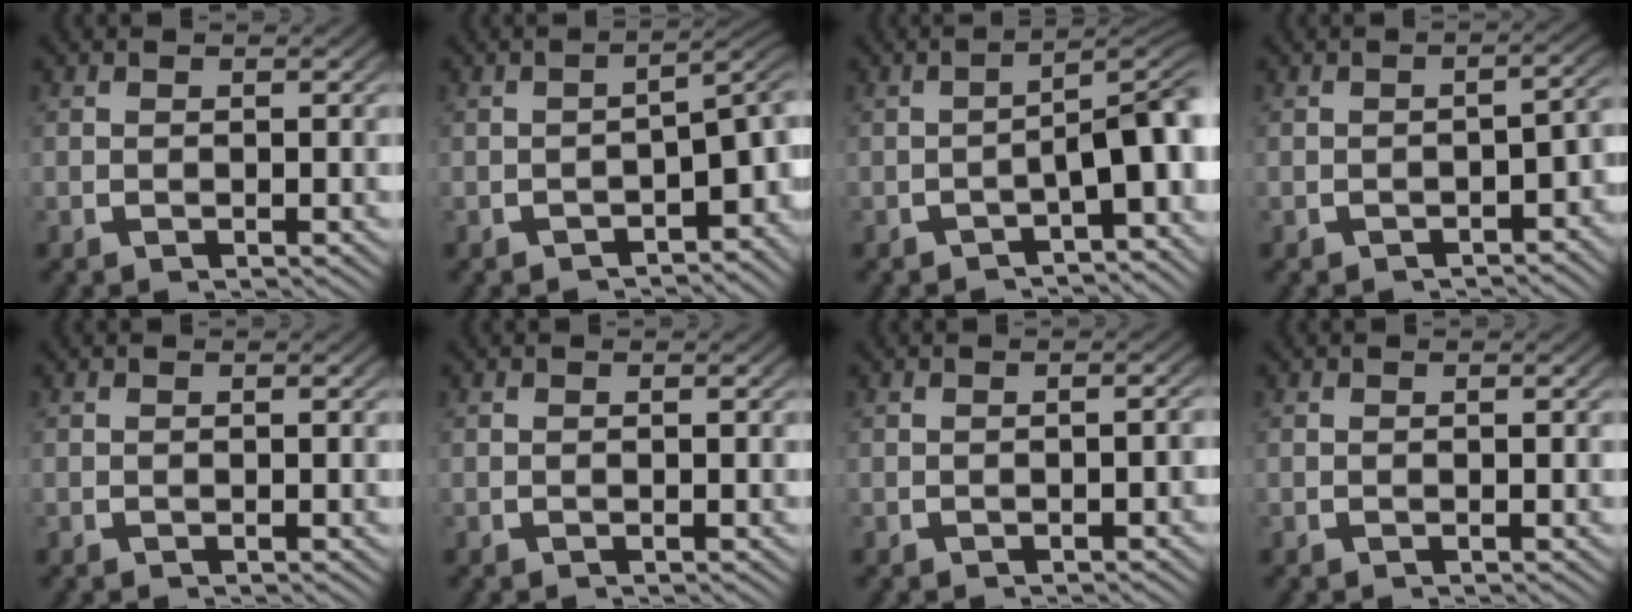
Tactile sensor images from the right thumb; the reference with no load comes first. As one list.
[{"total": 6.0, "force": [-1.8, 2.9, 5.0], "torque": [-0.058, -0.007, -0.020]}, {"total": 6.0, "force": [-1.9, 2.2, 5.3], "torque": [-0.082, -0.012, -0.021]}, {"total": 2.8, "force": [-2.0, 1.0, 1.6], "torque": [-0.024, -0.006, -0.024]}, {"total": 0.0}, {"total": 0.0}, {"total": 0.8, "force": [-0.7, 0.2, 0.5], "torque": [-0.006, 0.001, -0.011]}, {"total": 0.0}]